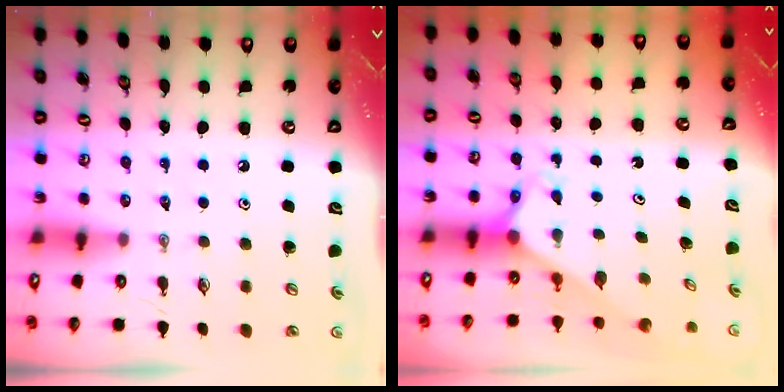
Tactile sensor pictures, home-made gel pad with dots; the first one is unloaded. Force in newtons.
{"total": 2.4, "press": 2.4, "slide": 0.1}